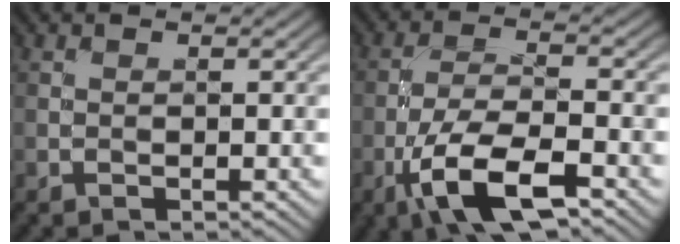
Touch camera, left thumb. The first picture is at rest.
{"total": 9.8, "force": [-5.1, 3.3, 7.6], "torque": [-0.146, 0.000, -0.104]}